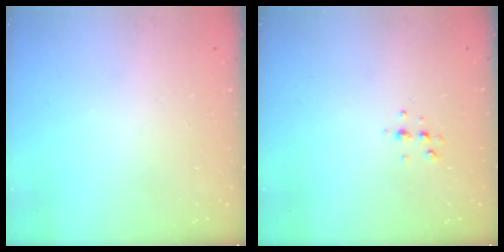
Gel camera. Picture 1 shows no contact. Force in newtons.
{"total": 4.7, "press": 4.6, "slide": 0.6}